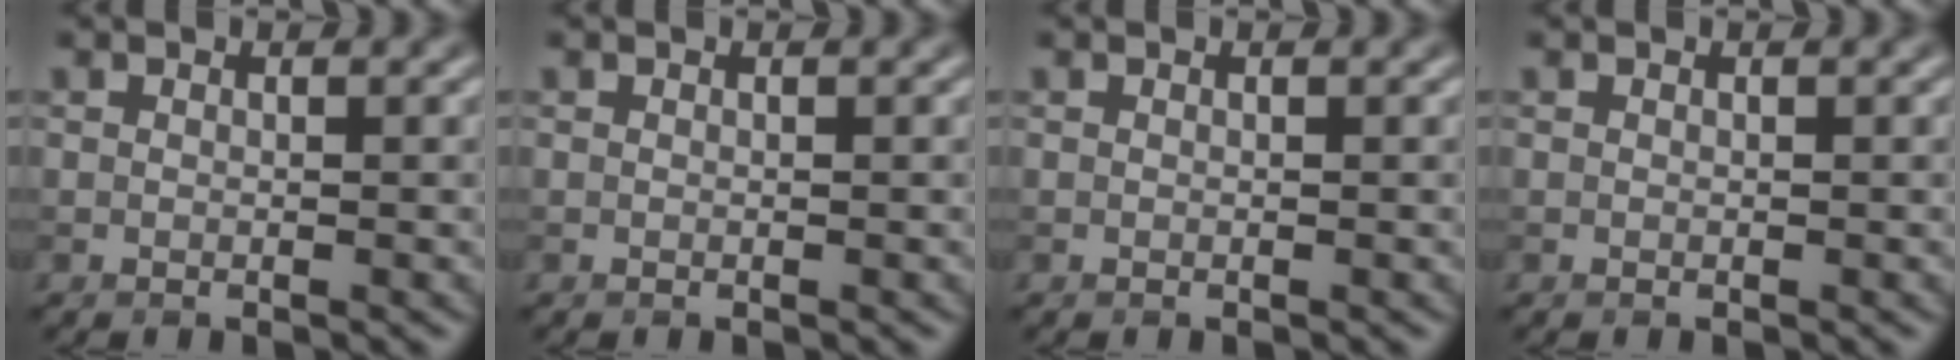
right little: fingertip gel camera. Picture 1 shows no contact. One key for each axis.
{"total": 0.0}
{"total": 0.0}
{"total": 0.0}